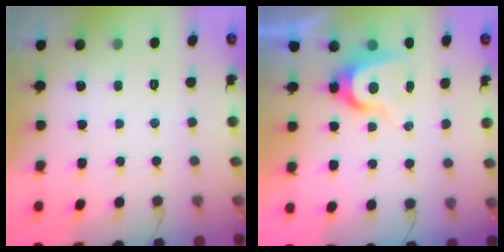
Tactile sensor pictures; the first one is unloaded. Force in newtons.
{"total": 7.2, "press": 7.2, "slide": 0.2}